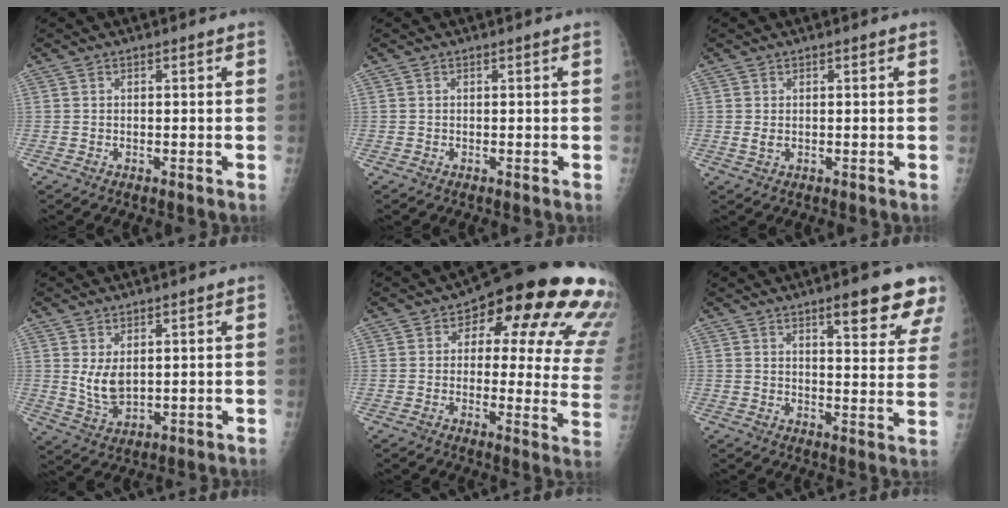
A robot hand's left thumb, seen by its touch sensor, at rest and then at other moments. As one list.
[{"total": 0.0}, {"total": 1.2, "force": [0.1, 0.7, 0.9], "torque": [-0.013, -0.004, 0.008]}, {"total": 5.4, "force": [1.5, 3.2, 4.1], "torque": [-0.062, -0.022, 0.042]}, {"total": 22.3, "force": [9.5, 9.7, 17.6], "torque": [-0.171, -0.015, 0.106]}, {"total": 12.4, "force": [8.3, 3.1, 8.7], "torque": [-0.074, -0.041, 0.102]}]